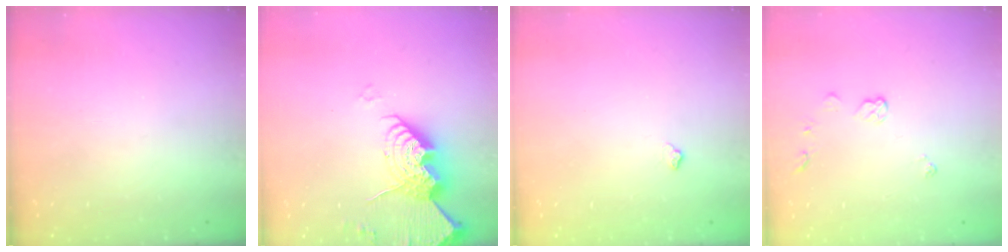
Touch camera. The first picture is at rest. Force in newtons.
{"total": 15.6, "press": 15.5, "slide": 1.5}
{"total": 4.4, "press": 4.4, "slide": 0.6}
{"total": 4.7, "press": 4.7, "slide": 0.6}